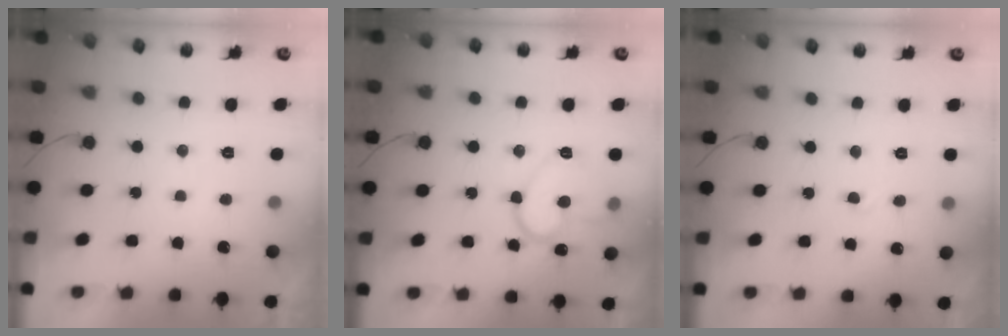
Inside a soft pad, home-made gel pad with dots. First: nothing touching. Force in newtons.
{"total": 13.0, "press": 13.0, "slide": 1.1}
{"total": 2.8, "press": 2.8, "slide": 0.2}